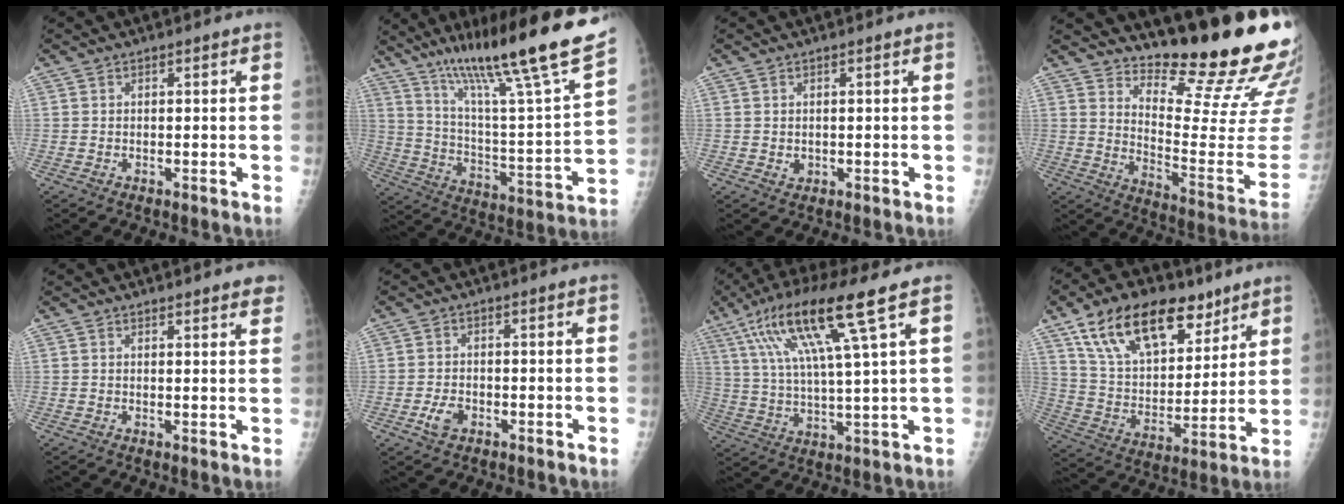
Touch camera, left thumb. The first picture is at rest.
{"total": 26.7, "force": [18.5, 1.9, 19.2], "torque": [-0.292, -0.066, 0.297]}
{"total": 1.4, "force": [-0.1, 1.2, 0.7], "torque": [-0.008, 0.000, 0.004]}
{"total": 20.4, "force": [16.9, 2.6, 11.1], "torque": [-0.132, -0.169, 0.241]}
{"total": 4.6, "force": [3.9, 1.0, 2.1], "torque": [-0.012, -0.012, 0.039]}
{"total": 3.3, "force": [-1.4, 2.1, 2.1], "torque": [-0.040, 0.007, -0.026]}
{"total": 16.5, "force": [7.7, 1.2, 14.5], "torque": [-0.289, -0.010, 0.140]}
{"total": 22.3, "force": [13.6, 11.9, 13.1], "torque": [-0.190, -0.036, 0.242]}